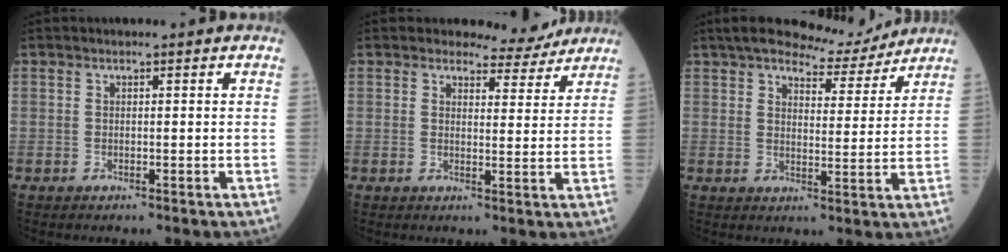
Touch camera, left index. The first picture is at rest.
{"total": 4.6, "force": [4.4, 1.4, 0.1], "torque": [-0.004, -0.010, 0.049]}
{"total": 8.4, "force": [7.8, 1.8, 2.5], "torque": [-0.043, 0.006, 0.110]}